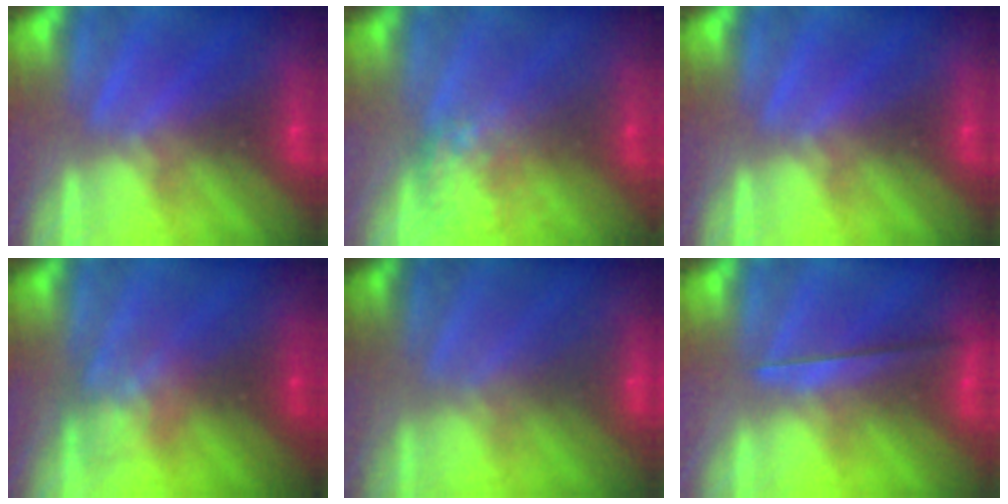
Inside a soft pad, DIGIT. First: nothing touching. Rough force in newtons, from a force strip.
{"total": 4.5}
{"total": 0.0}
{"total": 2.8}
{"total": 2.4}
{"total": 2.3}